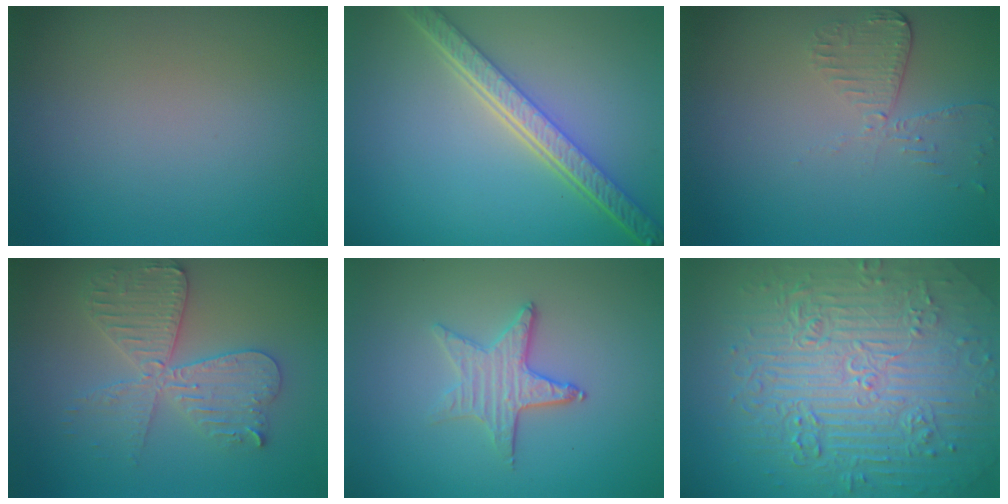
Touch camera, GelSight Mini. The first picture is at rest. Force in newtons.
{"total": 6.0, "press": 4.6, "slide": 3.8}
{"total": 2.5, "press": 2.3, "slide": 1.2}
{"total": 5.7, "press": 5.7, "slide": 0.8}
{"total": 2.8, "press": 2.5, "slide": 1.3}
{"total": 11.2, "press": 7.4, "slide": 8.4}